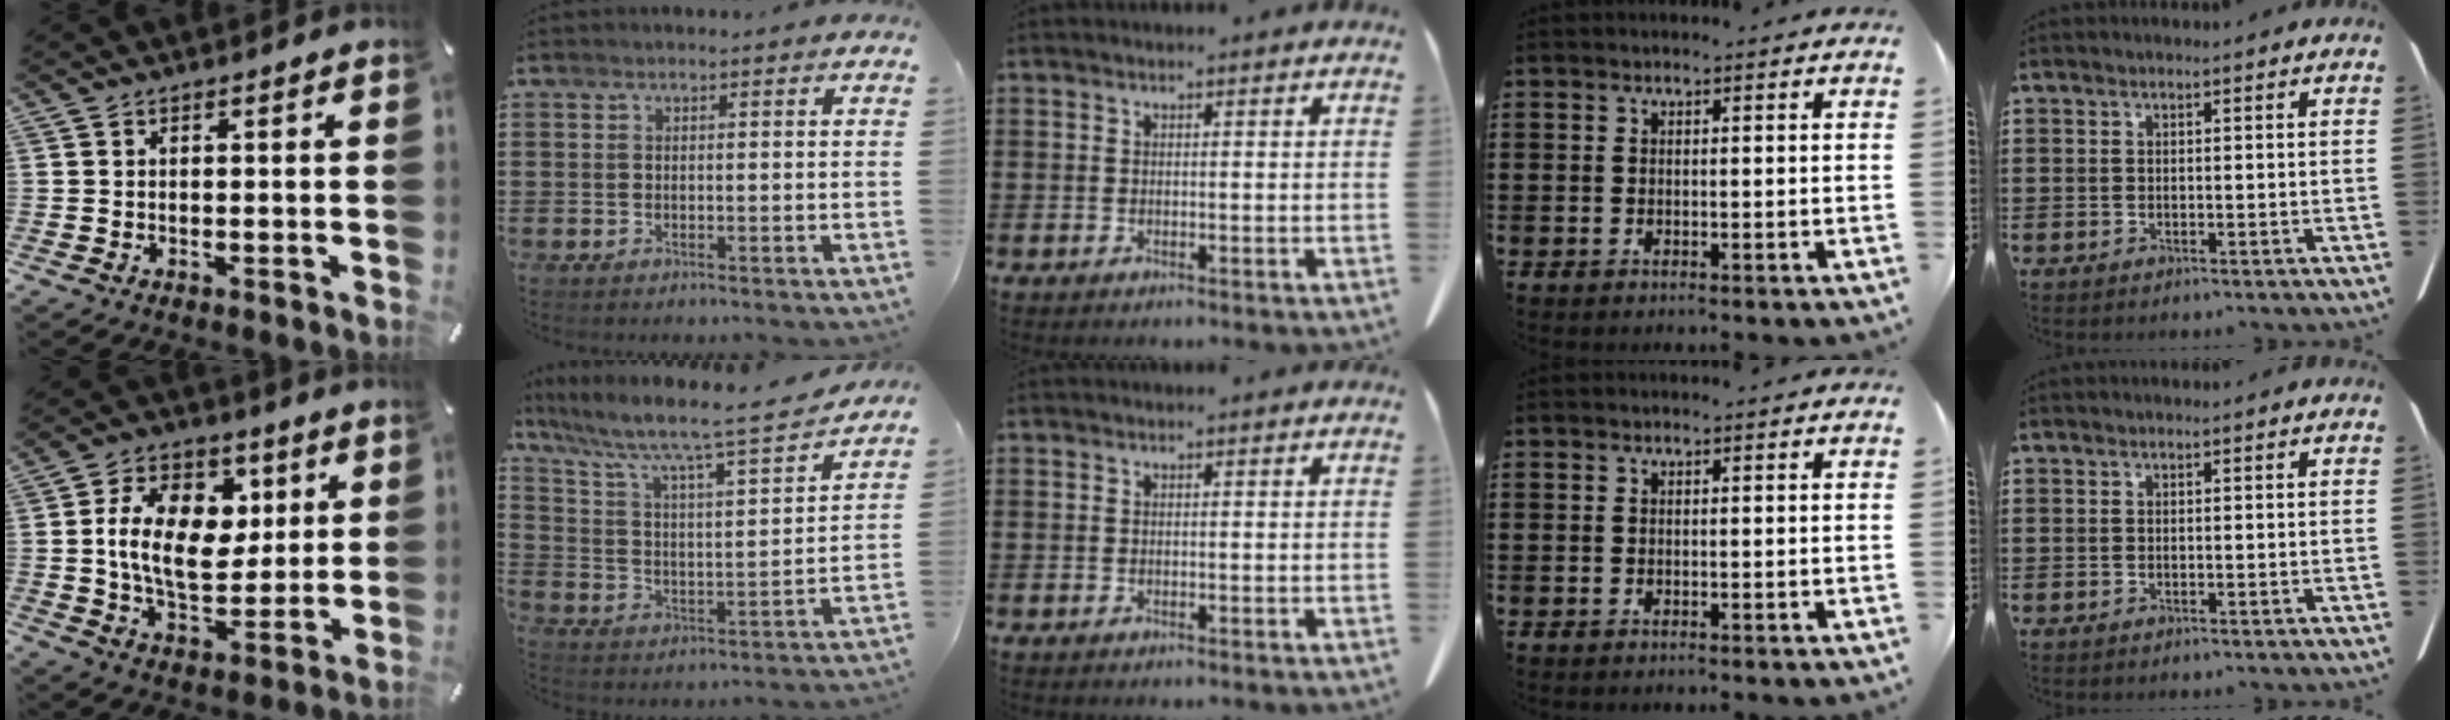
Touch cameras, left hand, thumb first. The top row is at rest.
{"thumb": {"total": 16.4, "force": [2.7, 10.9, 12.0], "torque": [-0.205, 0.011, 0.045]}, "index": {"total": 7.1, "force": [5.9, 0.6, 3.9], "torque": [-0.104, -0.050, 0.091]}}